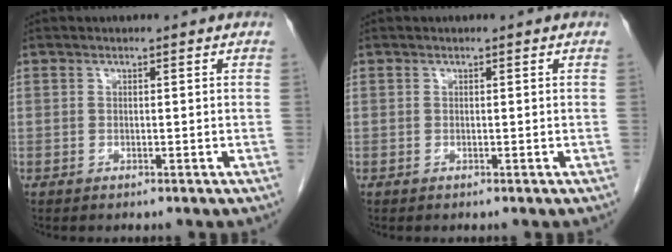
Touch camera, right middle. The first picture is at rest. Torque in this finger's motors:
{"motor_torque": [0.54, -0.67, -0.01, 0.01]}